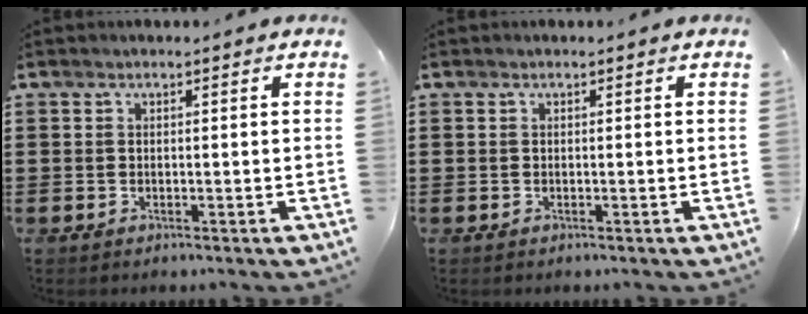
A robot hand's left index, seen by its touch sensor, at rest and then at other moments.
{"total": 0.0}